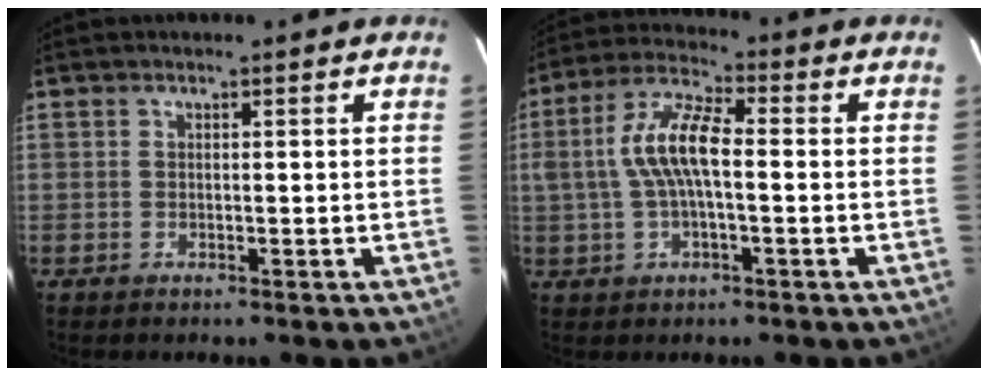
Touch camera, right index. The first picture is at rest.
{"total": 9.9, "force": [-0.1, 3.5, 9.2], "torque": [-0.190, 0.016, -0.003]}